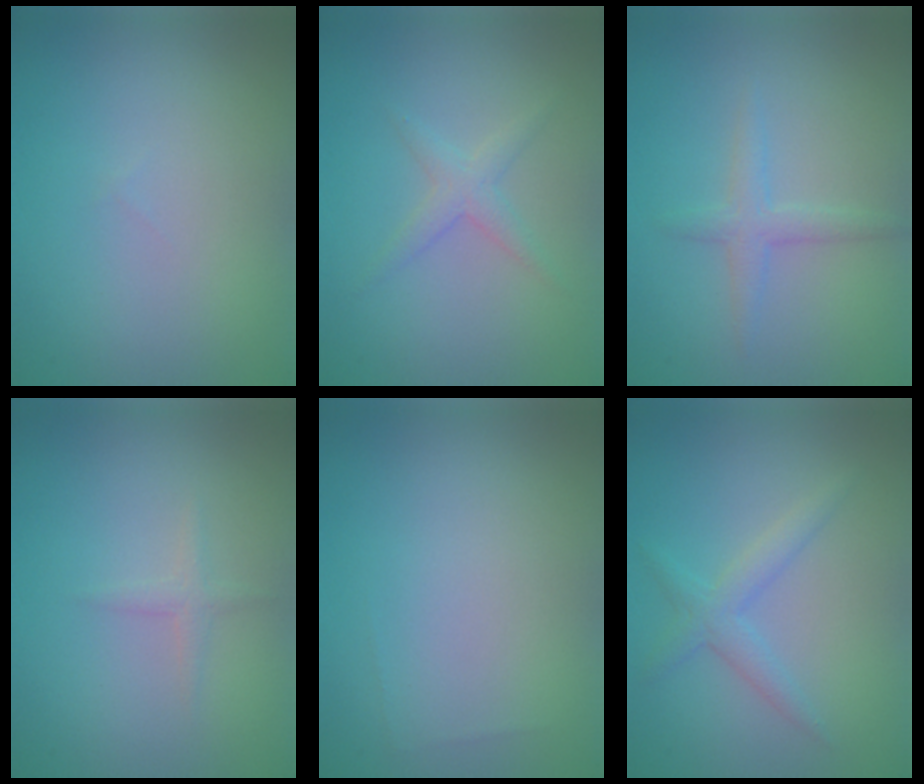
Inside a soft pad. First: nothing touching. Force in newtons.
{"total": 1.7, "press": 1.7, "slide": 0.1}
{"total": 1.9, "press": 1.9, "slide": 0.1}
{"total": 0.9, "press": 0.9, "slide": 0.0}
{"total": 0.0}
{"total": 2.2, "press": 2.2, "slide": 0.1}